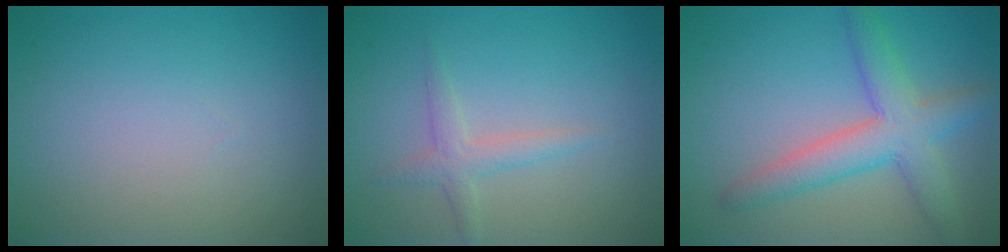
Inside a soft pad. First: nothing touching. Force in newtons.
{"total": 1.9, "press": 1.9, "slide": 0.0}
{"total": 5.2, "press": 5.2, "slide": 0.2}